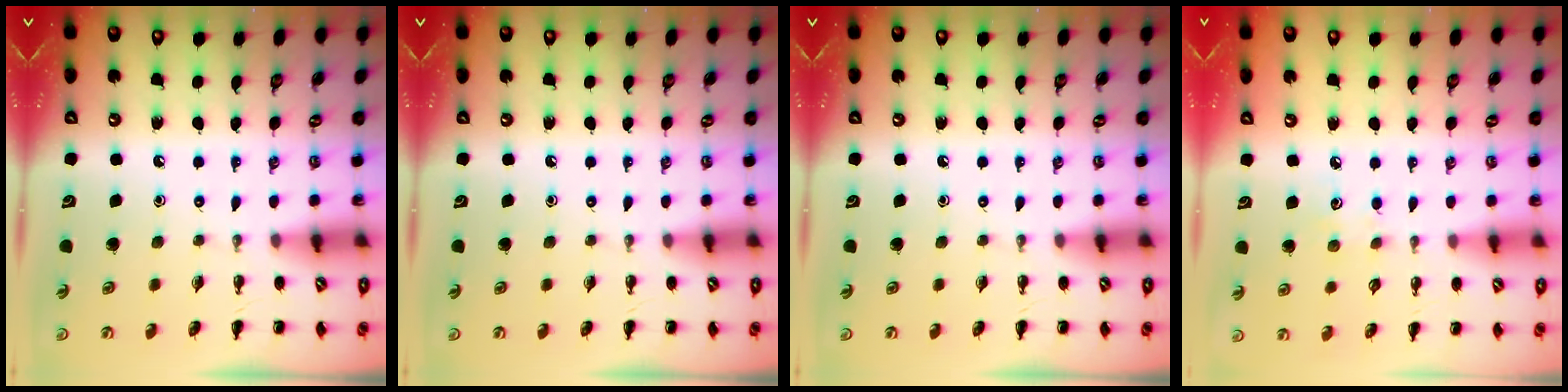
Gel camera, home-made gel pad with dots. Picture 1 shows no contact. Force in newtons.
{"total": 0.0}
{"total": 0.0}
{"total": 3.7, "press": 3.5, "slide": 0.9}